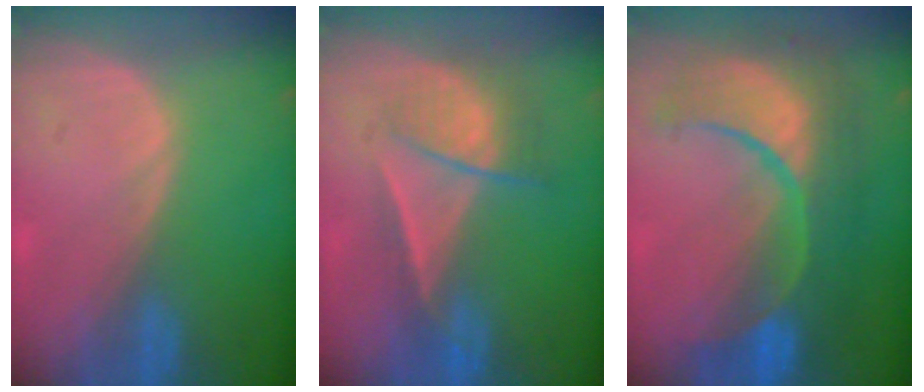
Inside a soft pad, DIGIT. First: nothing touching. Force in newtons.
{"total": 7.1, "press": 6.1, "slide": 3.7}
{"total": 12.3, "press": 12.2, "slide": 1.4}